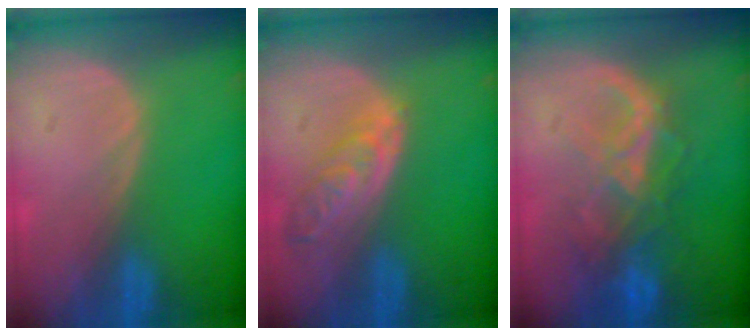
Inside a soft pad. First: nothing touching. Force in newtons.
{"total": 5.8, "press": 5.3, "slide": 2.3}
{"total": 8.9, "press": 7.6, "slide": 4.8}